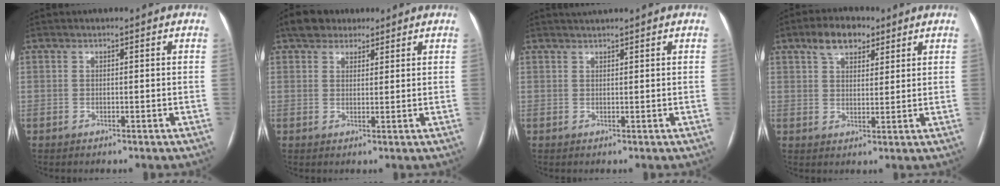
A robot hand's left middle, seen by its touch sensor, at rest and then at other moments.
{"total": 4.7, "force": [3.5, 2.8, 1.4], "torque": [-0.023, 0.021, 0.061]}
{"total": 1.6, "force": [1.5, -0.4, 0.4], "torque": [-0.003, 0.013, 0.032]}
{"total": 6.5, "force": [4.1, 3.3, 3.7], "torque": [-0.064, 0.020, 0.072]}